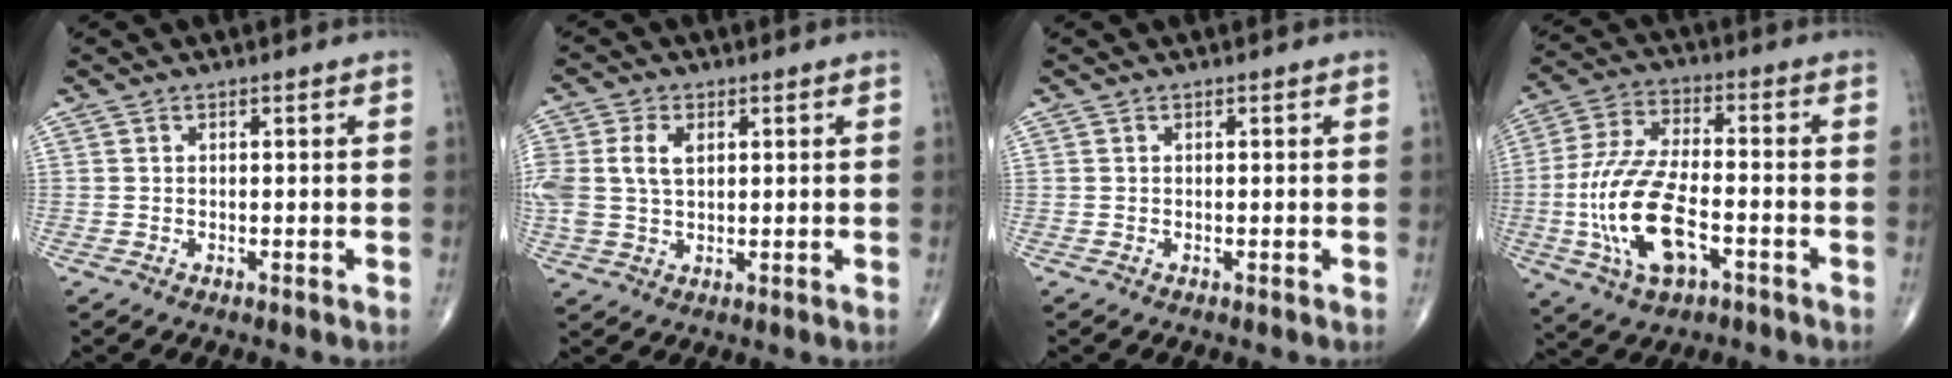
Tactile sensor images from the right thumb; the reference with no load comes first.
{"total": 8.7, "force": [1.8, 5.6, 6.4], "torque": [-0.157, 0.006, 0.039]}
{"total": 0.0}
{"total": 16.5, "force": [-4.7, 7.8, 13.7], "torque": [-0.284, 0.023, -0.083]}